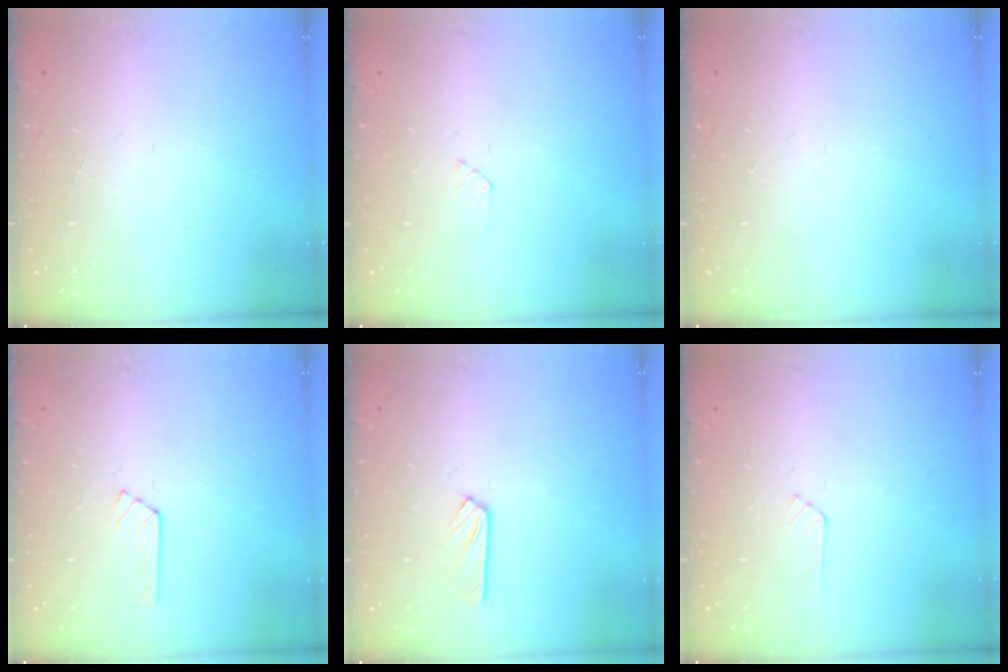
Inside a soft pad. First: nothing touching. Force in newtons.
{"total": 2.4, "press": 2.4, "slide": 0.3}
{"total": 0.0}
{"total": 4.8, "press": 4.8, "slide": 0.6}
{"total": 2.5, "press": 2.5, "slide": 0.3}
{"total": 2.8, "press": 2.7, "slide": 0.5}